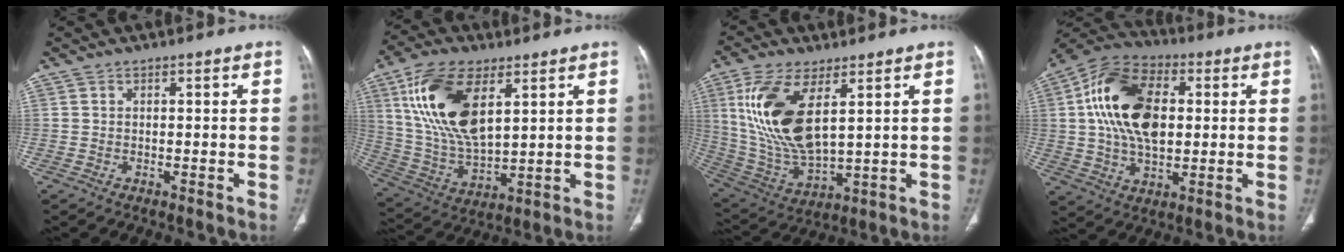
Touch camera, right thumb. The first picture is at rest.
{"total": 18.6, "force": [7.1, 8.9, 14.7], "torque": [-0.280, -0.022, 0.142]}
{"total": 17.5, "force": [5.5, 7.7, 14.7], "torque": [-0.304, -0.025, 0.121]}
{"total": 18.5, "force": [2.8, 11.1, 14.5], "torque": [-0.253, 0.014, 0.046]}